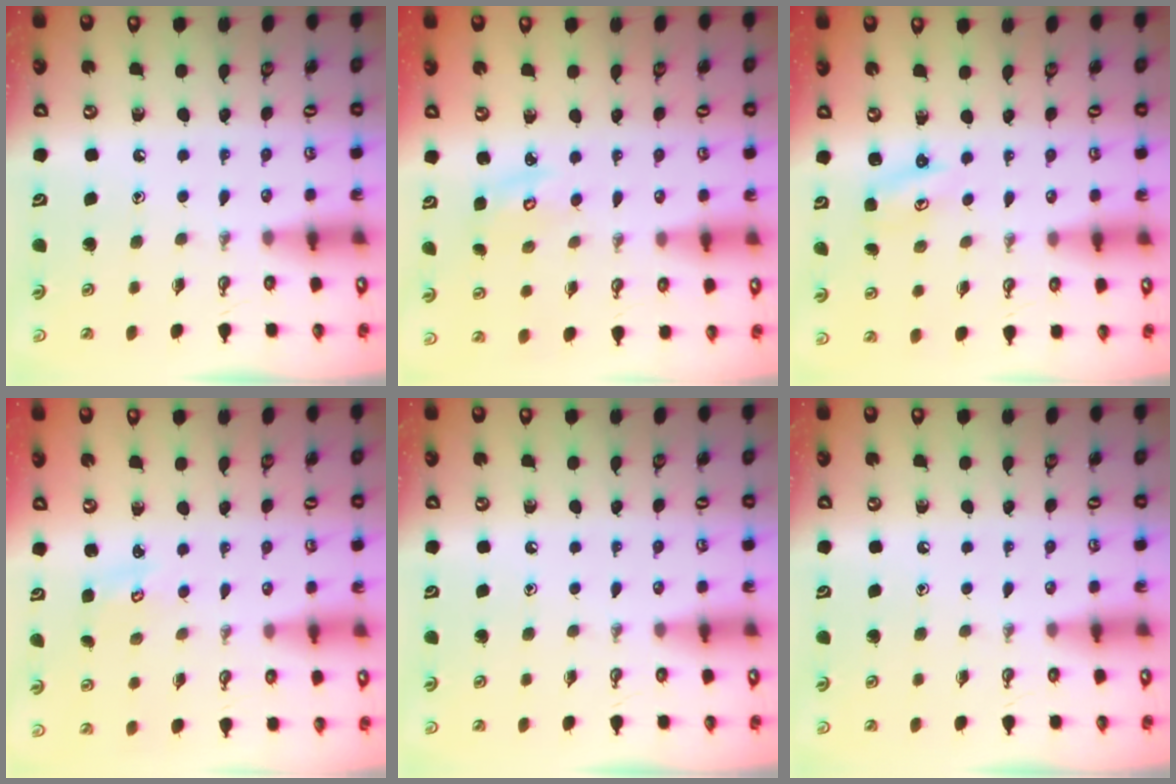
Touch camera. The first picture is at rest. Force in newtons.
{"total": 3.7, "press": 3.7, "slide": 0.4}
{"total": 1.7, "press": 1.7, "slide": 0.3}
{"total": 1.8, "press": 1.8, "slide": 0.2}
{"total": 0.0}
{"total": 0.0}